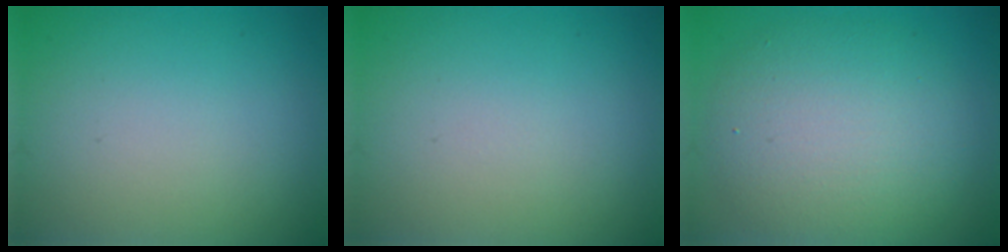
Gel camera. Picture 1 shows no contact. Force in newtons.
{"total": 0.0}
{"total": 7.2, "press": 7.2, "slide": 0.3}